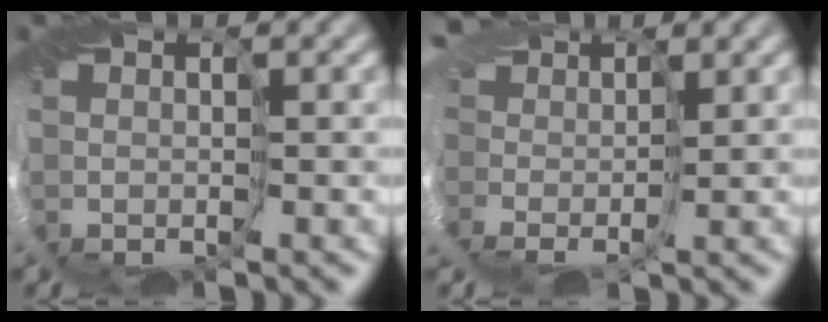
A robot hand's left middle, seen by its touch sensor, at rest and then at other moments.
{"total": 2.7, "force": [1.3, 2.0, 1.4], "torque": [-0.037, 0.011, 0.015]}